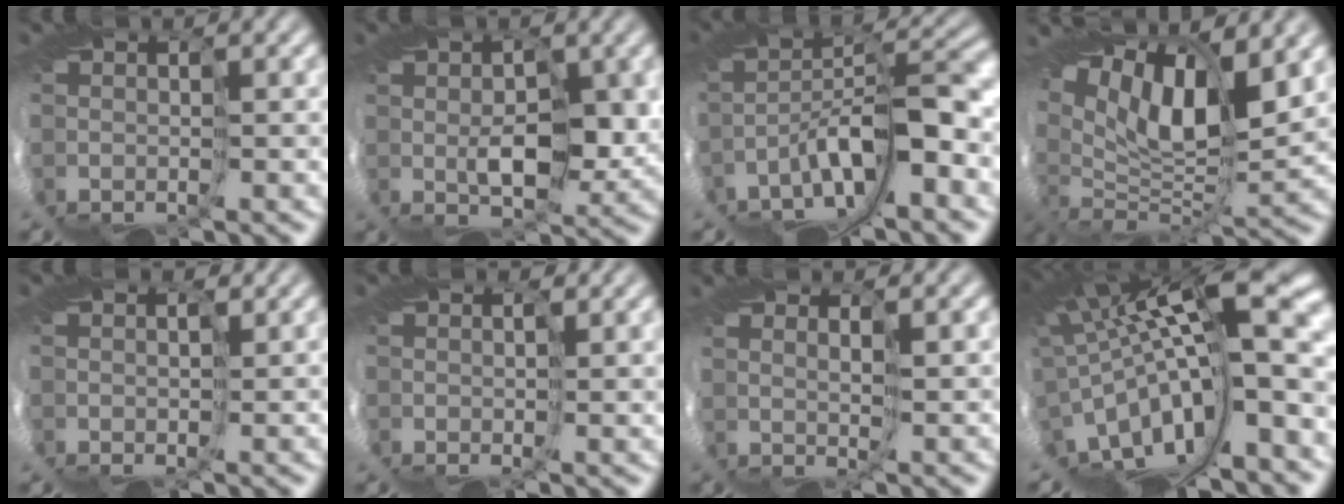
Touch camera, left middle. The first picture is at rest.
{"total": 3.0, "force": [1.6, 0.8, 2.4], "torque": [-0.046, 0.001, 0.025]}
{"total": 5.2, "force": [-3.7, 0.5, 3.6], "torque": [-0.075, 0.007, -0.076]}
{"total": 7.1, "force": [6.3, 0.4, 3.3], "torque": [-0.059, -0.003, 0.107]}
{"total": 0.7, "force": [0.5, 0.2, 0.4], "torque": [-0.017, 0.007, 0.002]}
{"total": 1.7, "force": [1.0, 0.5, 1.3], "torque": [-0.040, 0.005, 0.012]}
{"total": 3.5, "force": [1.7, -2.6, -1.7], "torque": [0.028, -0.003, 0.027]}
{"total": 10.1, "force": [-0.1, 2.4, 9.8], "torque": [-0.178, -0.003, 0.014]}